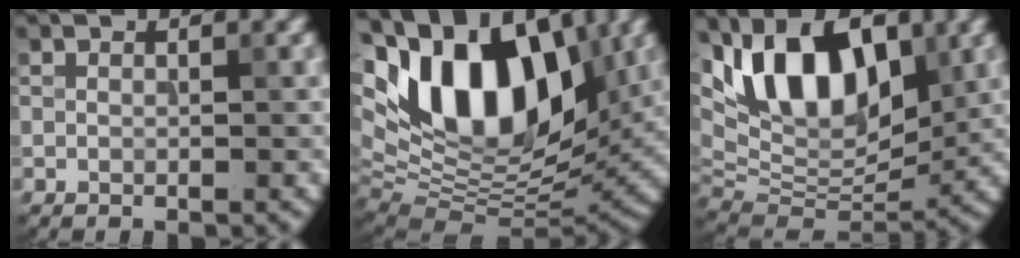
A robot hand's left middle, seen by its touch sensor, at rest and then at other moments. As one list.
[{"total": 15.6, "force": [5.1, 8.8, 11.8], "torque": [-0.197, 0.023, 0.081]}, {"total": 11.6, "force": [5.2, 6.0, 8.5], "torque": [-0.136, 0.010, 0.083]}]